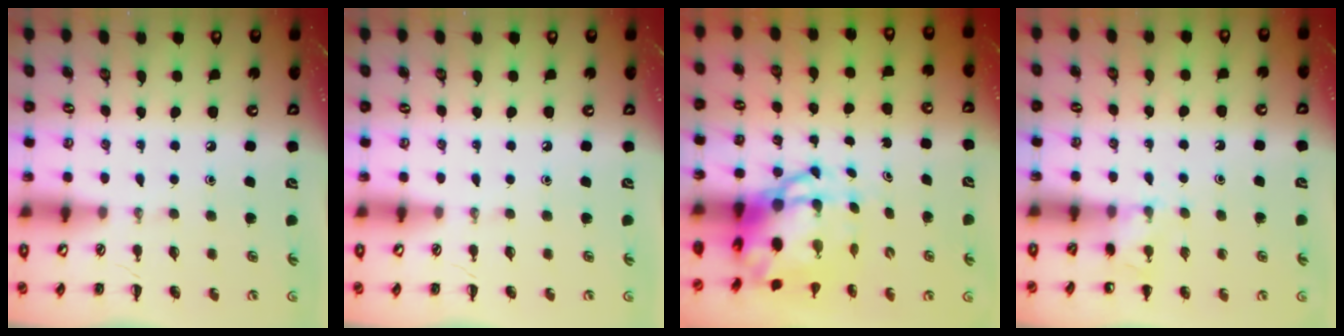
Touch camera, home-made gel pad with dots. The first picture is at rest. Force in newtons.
{"total": 0.0}
{"total": 8.3, "press": 8.0, "slide": 2.3}
{"total": 4.8, "press": 4.6, "slide": 1.3}